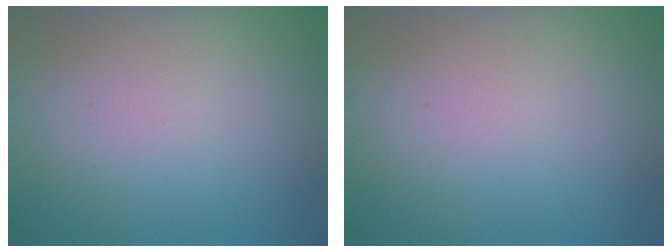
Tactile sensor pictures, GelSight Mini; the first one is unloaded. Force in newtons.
{"total": 0.0}